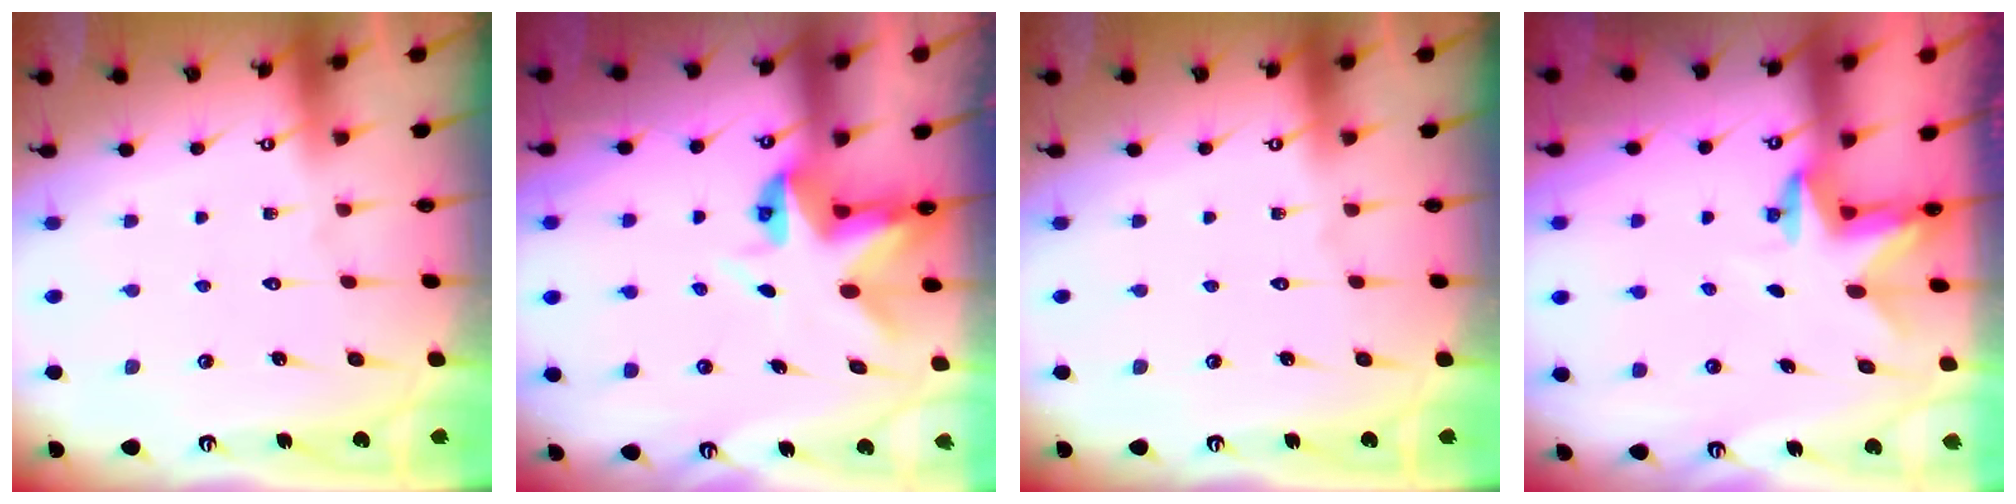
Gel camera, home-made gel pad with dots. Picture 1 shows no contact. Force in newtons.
{"total": 4.8, "press": 4.8, "slide": 0.4}
{"total": 0.0}
{"total": 2.4, "press": 2.3, "slide": 0.4}